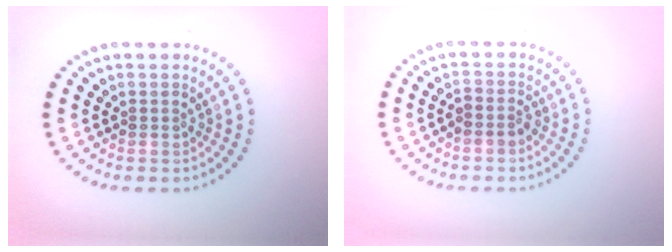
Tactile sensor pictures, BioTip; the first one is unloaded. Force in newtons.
{"total": 1.4, "press": 1.3, "slide": 0.7}